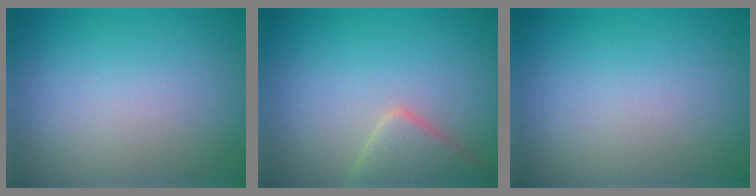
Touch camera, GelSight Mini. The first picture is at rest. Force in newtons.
{"total": 3.7, "press": 3.7, "slide": 0.2}
{"total": 0.0}